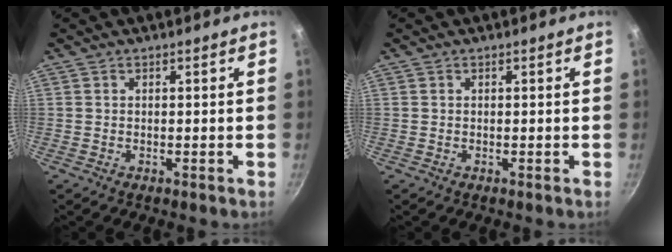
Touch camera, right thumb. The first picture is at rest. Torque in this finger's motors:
{"motor_torque": [-0.08, 0.08, 0.00, 0.00, -0.02]}